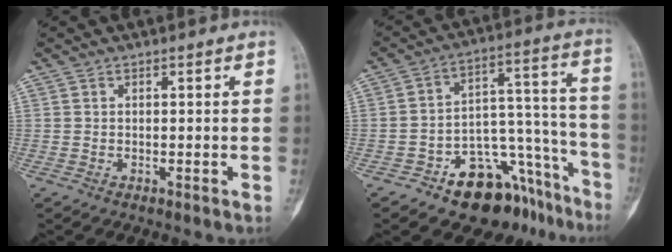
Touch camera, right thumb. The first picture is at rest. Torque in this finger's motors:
{"motor_torque": [2.00, 0.63, 1.02, -0.81, 0.27]}